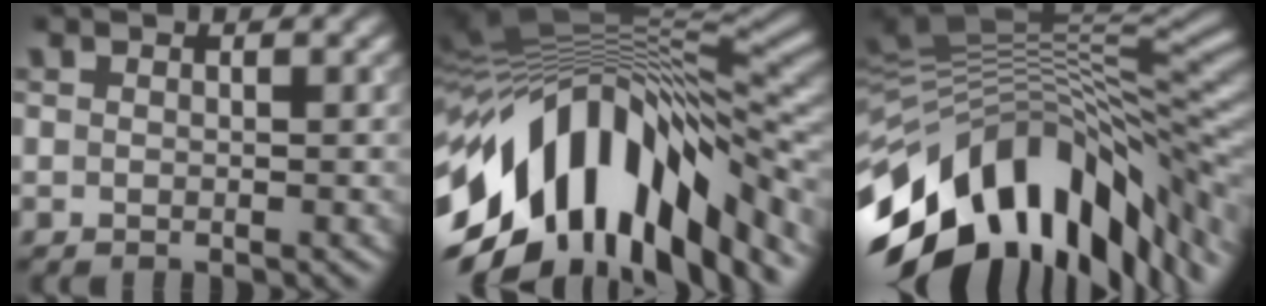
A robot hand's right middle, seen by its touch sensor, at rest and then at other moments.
{"total": 14.7, "force": [-6.8, 7.6, 10.7], "torque": [-0.191, 0.007, -0.115]}
{"total": 15.5, "force": [-5.4, 7.5, 12.4], "torque": [-0.203, 0.006, -0.096]}